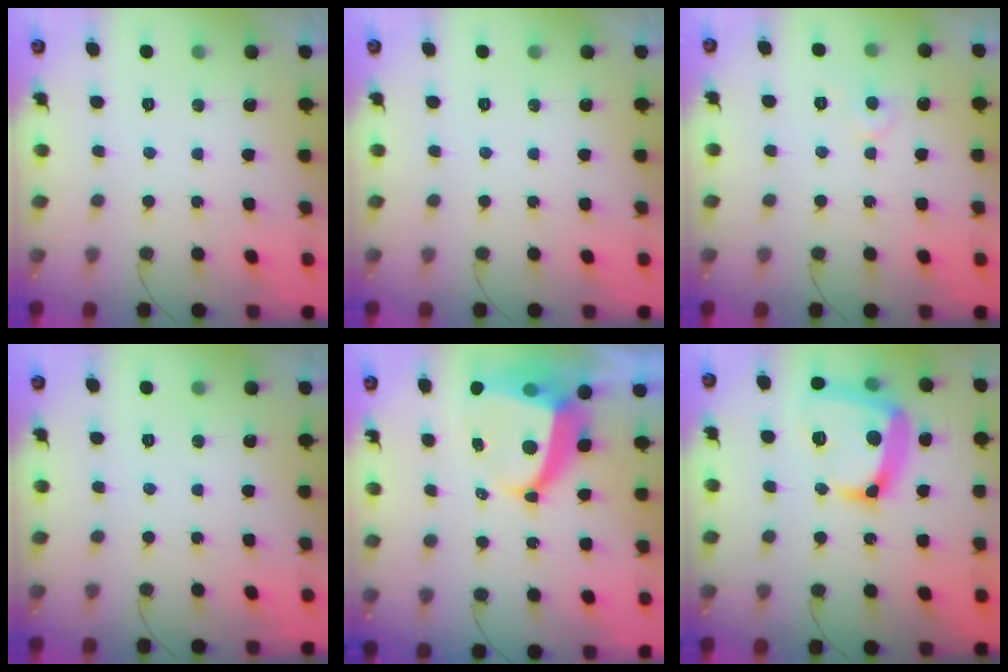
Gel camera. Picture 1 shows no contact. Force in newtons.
{"total": 0.0}
{"total": 4.3, "press": 4.2, "slide": 0.5}
{"total": 0.0}
{"total": 9.1, "press": 9.0, "slide": 1.1}
{"total": 18.1, "press": 18.0, "slide": 1.8}